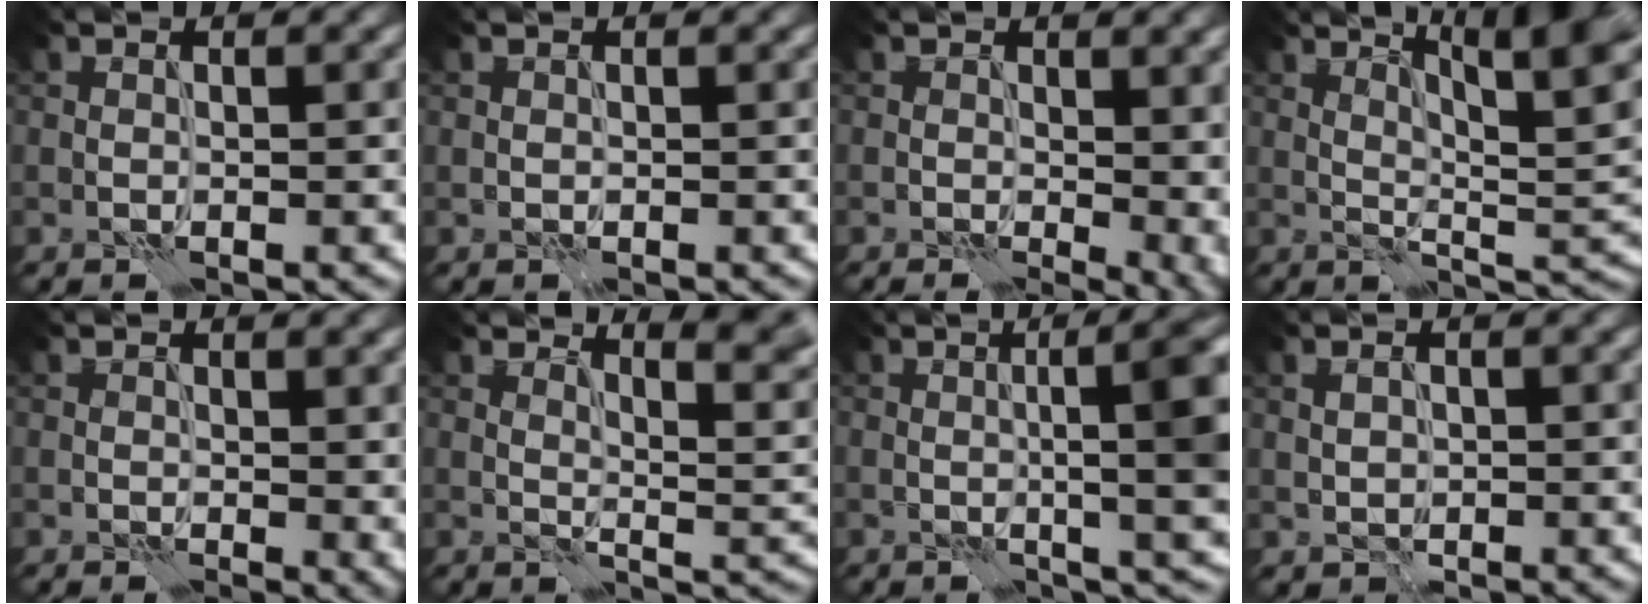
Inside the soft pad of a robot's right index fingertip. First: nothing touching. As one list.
[{"total": 0.0}, {"total": 7.0, "force": [0.5, 3.3, 6.1], "torque": [-0.030, 0.002, 0.013]}, {"total": 11.2, "force": [5.6, 3.6, 8.9], "torque": [-0.114, 0.013, 0.067]}, {"total": 2.3, "force": [0.6, 0.9, 2.0], "torque": [-0.016, -0.002, 0.016]}, {"total": 7.0, "force": [5.1, 1.7, 4.4], "torque": [-0.048, 0.008, 0.075]}, {"total": 11.4, "force": [1.3, 3.6, 10.7], "torque": [-0.097, 0.024, 0.012]}, {"total": 0.7, "force": [0.0, 0.6, 0.2], "torque": [-0.008, 0.000, 0.006]}]